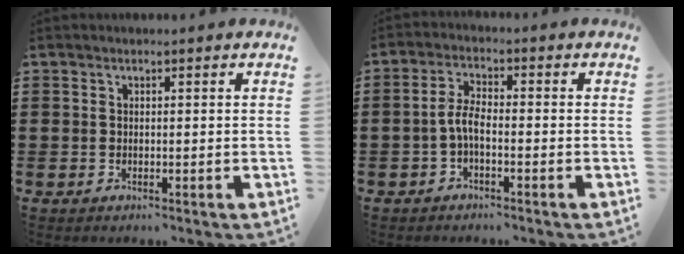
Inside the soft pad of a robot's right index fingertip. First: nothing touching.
{"total": 3.8, "force": [-1.3, 1.3, 3.3], "torque": [-0.081, 0.000, -0.032]}